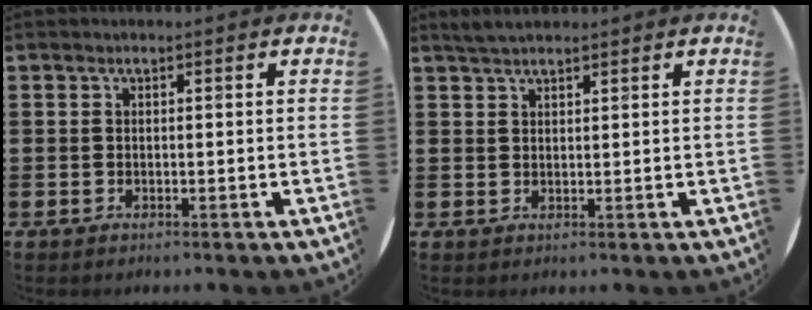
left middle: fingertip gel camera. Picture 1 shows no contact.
{"total": 2.2, "force": [1.9, 0.3, 0.9], "torque": [-0.022, 0.003, 0.036]}